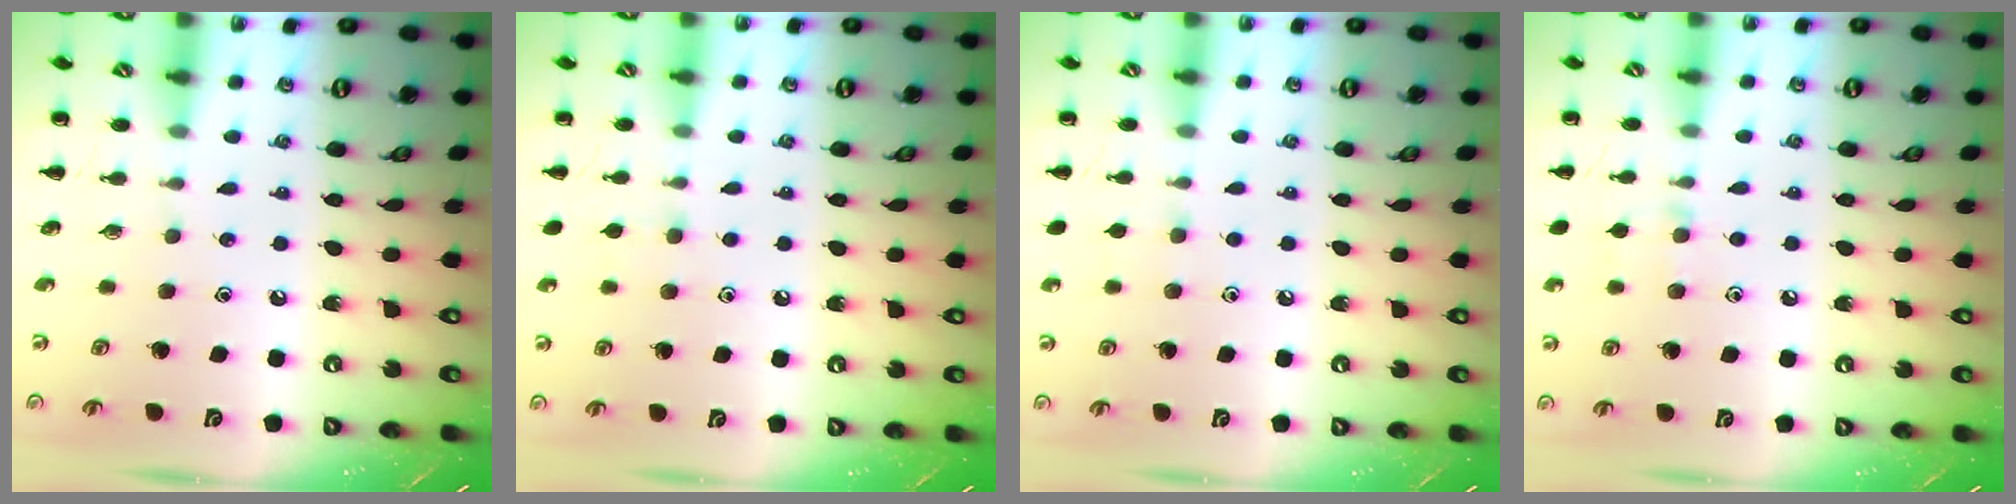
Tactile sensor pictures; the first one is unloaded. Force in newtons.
{"total": 4.4, "press": 4.2, "slide": 1.1}
{"total": 3.7, "press": 3.5, "slide": 1.2}
{"total": 6.2, "press": 5.8, "slide": 2.2}